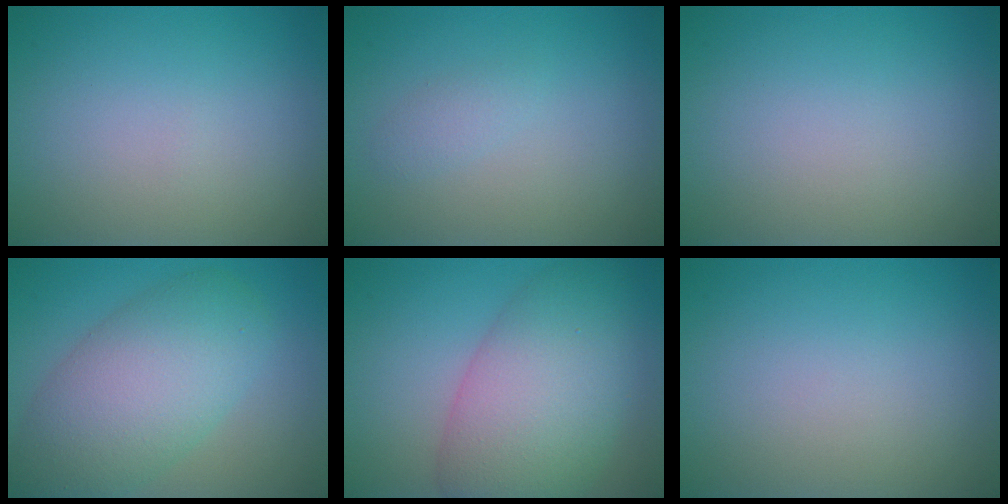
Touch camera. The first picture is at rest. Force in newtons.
{"total": 1.1, "press": 1.1, "slide": 0.0}
{"total": 0.0}
{"total": 8.2, "press": 8.2, "slide": 0.3}
{"total": 9.1, "press": 9.1, "slide": 0.1}
{"total": 0.0}